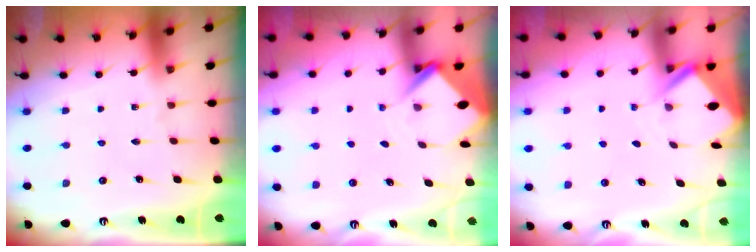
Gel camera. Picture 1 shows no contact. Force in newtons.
{"total": 3.8, "press": 3.8, "slide": 0.2}
{"total": 3.0, "press": 3.0, "slide": 0.3}